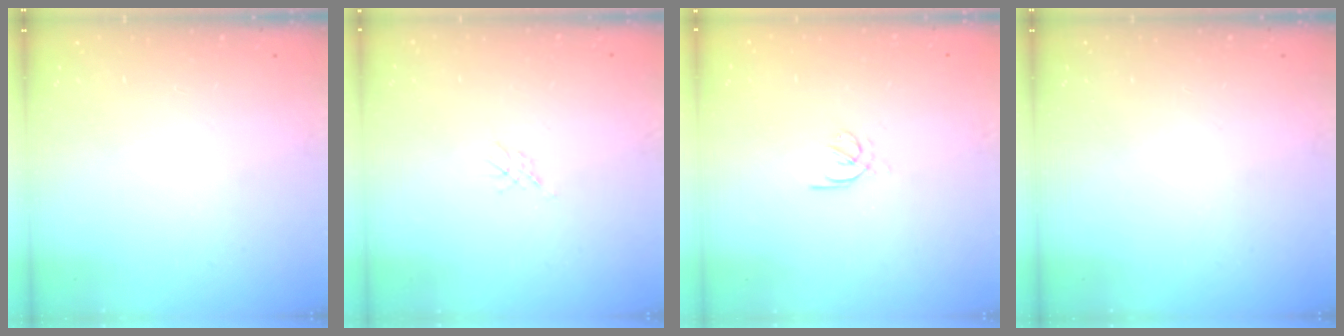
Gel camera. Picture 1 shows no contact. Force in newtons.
{"total": 2.1, "press": 2.1, "slide": 0.5}
{"total": 2.4, "press": 2.4, "slide": 0.5}
{"total": 0.0}